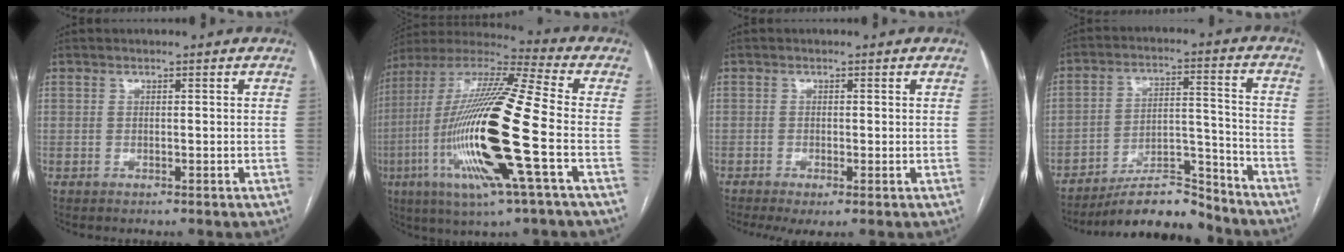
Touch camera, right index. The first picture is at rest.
{"total": 23.0, "force": [-5.4, 1.3, 22.3], "torque": [-0.470, -0.025, -0.109]}
{"total": 3.2, "force": [-1.6, 0.8, 2.7], "torque": [-0.048, -0.009, -0.025]}
{"total": 12.0, "force": [-11.0, 2.4, 4.1], "torque": [-0.056, 0.033, -0.184]}